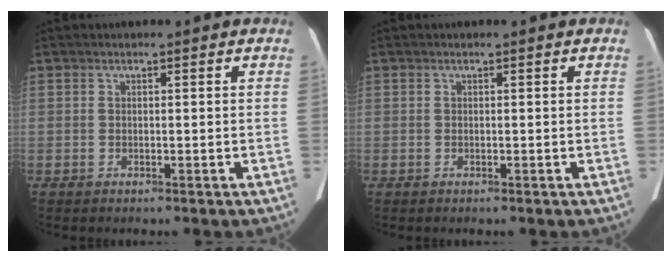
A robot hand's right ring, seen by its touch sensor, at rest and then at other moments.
{"total": 0.0}